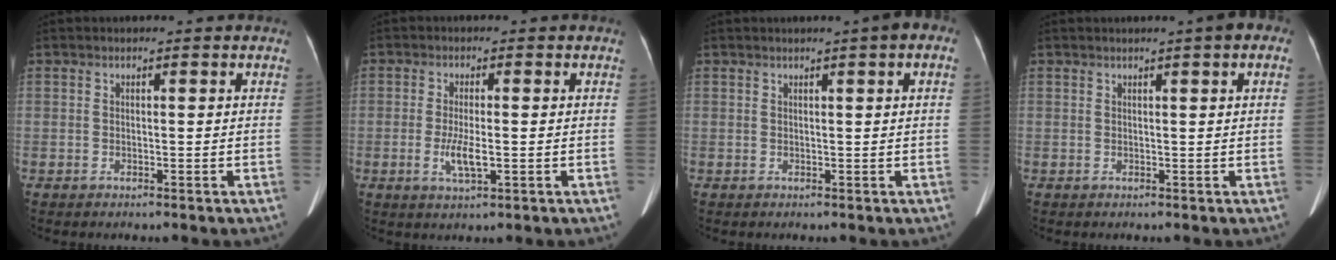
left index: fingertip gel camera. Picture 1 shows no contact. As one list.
[{"total": 3.8, "force": [-0.8, 0.9, 3.6], "torque": [-0.076, -0.005, -0.011]}, {"total": 3.1, "force": [1.3, 0.3, 2.8], "torque": [-0.034, 0.013, 0.013]}, {"total": 3.1, "force": [1.6, 0.3, 2.6], "torque": [-0.030, 0.013, 0.016]}]